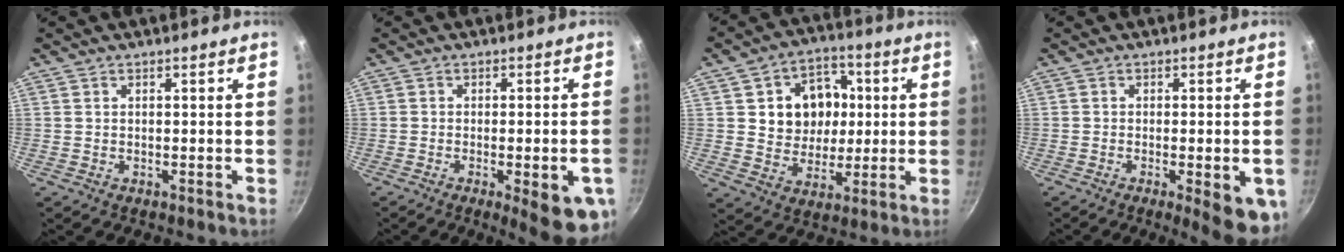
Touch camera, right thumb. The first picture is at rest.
{"total": 11.6, "force": [-4.1, 3.1, 10.4], "torque": [-0.108, 0.007, -0.049]}
{"total": 13.3, "force": [2.0, 11.2, 6.9], "torque": [-0.071, 0.003, 0.036]}
{"total": 9.5, "force": [-3.2, 2.6, 8.6], "torque": [-0.090, 0.005, -0.038]}